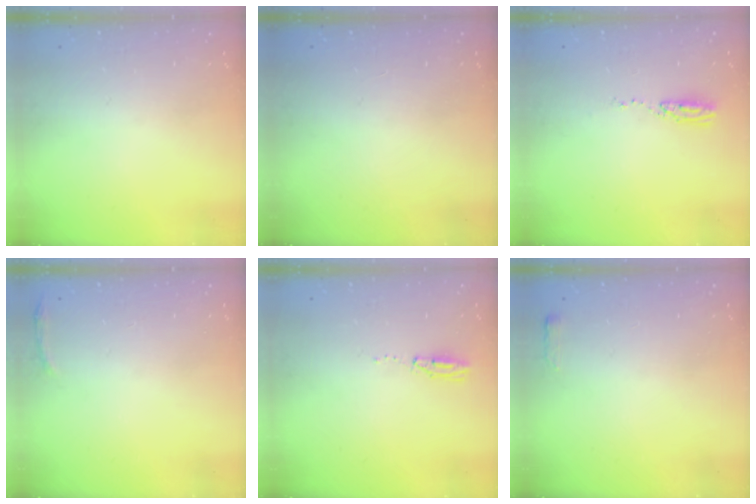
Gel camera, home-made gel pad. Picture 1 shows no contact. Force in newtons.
{"total": 0.0}
{"total": 14.7, "press": 6.3, "slide": 13.3}
{"total": 3.0, "press": 1.9, "slide": 2.3}
{"total": 3.5, "press": 2.9, "slide": 2.0}
{"total": 2.4, "press": 2.4, "slide": 0.4}